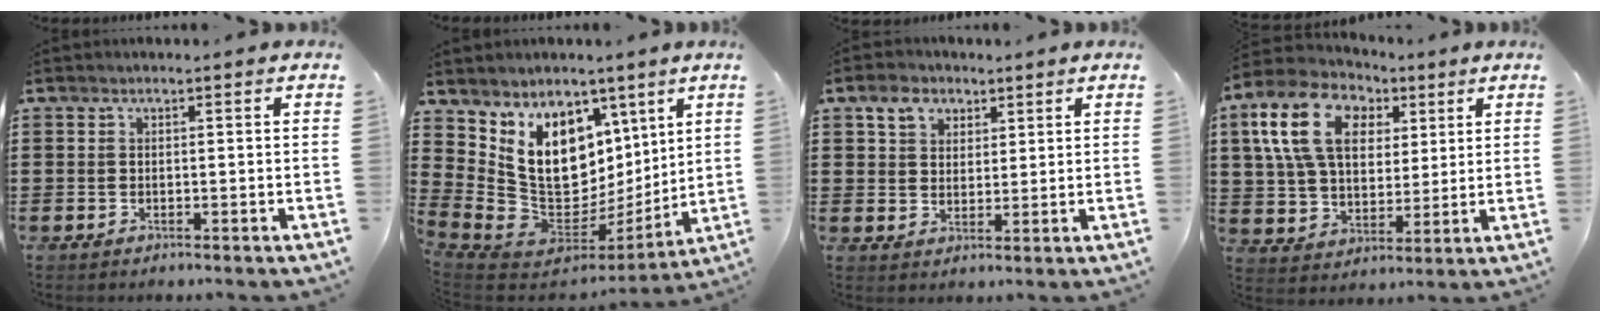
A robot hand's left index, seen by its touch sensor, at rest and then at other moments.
{"total": 13.1, "force": [4.8, 9.9, 7.0], "torque": [-0.177, -0.047, 0.099]}
{"total": 4.8, "force": [2.7, 3.7, 1.4], "torque": [-0.039, 0.012, 0.047]}
{"total": 12.9, "force": [5.3, 8.5, 8.2], "torque": [-0.196, 0.019, 0.097]}